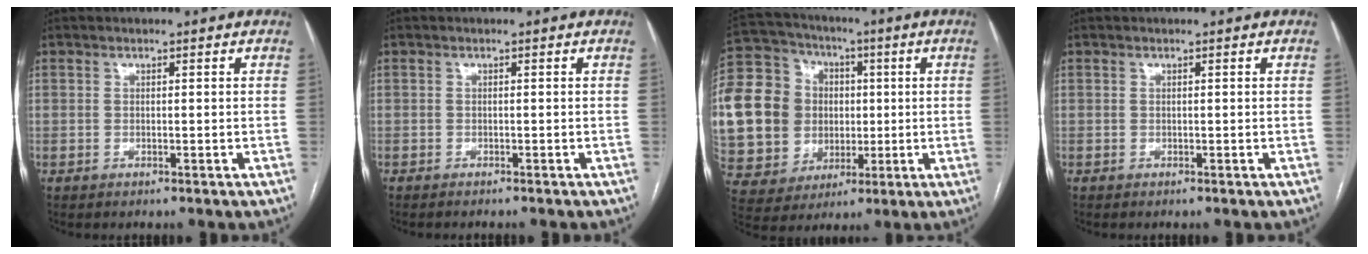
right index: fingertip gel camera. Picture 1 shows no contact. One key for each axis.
{"total": 2.0, "fx": -1.8, "fy": 0.5, "fz": 0.6, "tx": -0.009, "ty": -0.003, "tz": -0.021}
{"total": 25.0, "fx": 0.6, "fy": 21.8, "fz": 12.3, "tx": -0.338, "ty": 0.066, "tz": 0.031}
{"total": 0.0}